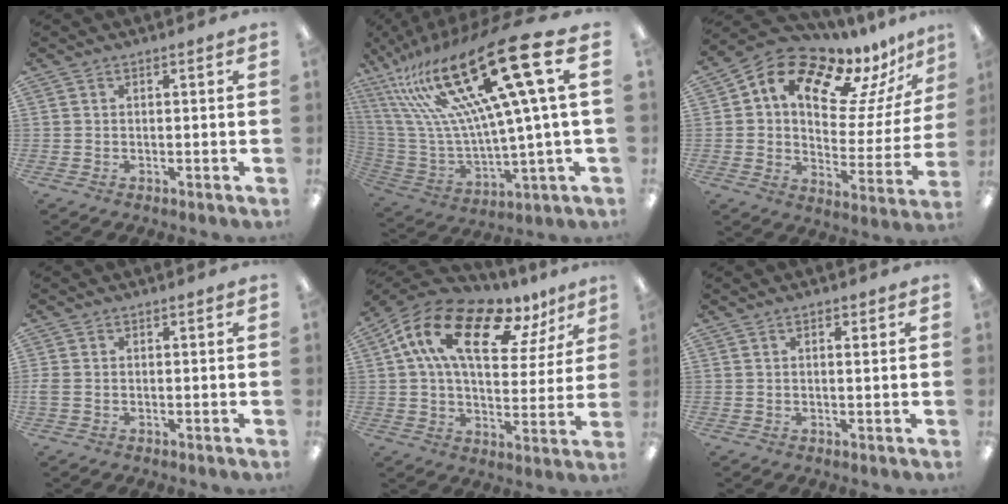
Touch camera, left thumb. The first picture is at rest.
{"total": 32.3, "force": [13.3, 9.5, 27.9], "torque": [-0.538, -0.085, 0.213]}
{"total": 14.2, "force": [10.2, 6.8, 7.2], "torque": [-0.135, -0.074, 0.175]}
{"total": 1.4, "force": [-0.1, 0.9, 1.0], "torque": [-0.020, 0.004, -0.002]}
{"total": 18.7, "force": [10.3, 9.0, 12.7], "torque": [-0.239, -0.043, 0.177]}
{"total": 1.4, "force": [0.6, 0.3, 1.2], "torque": [-0.018, -0.004, 0.010]}